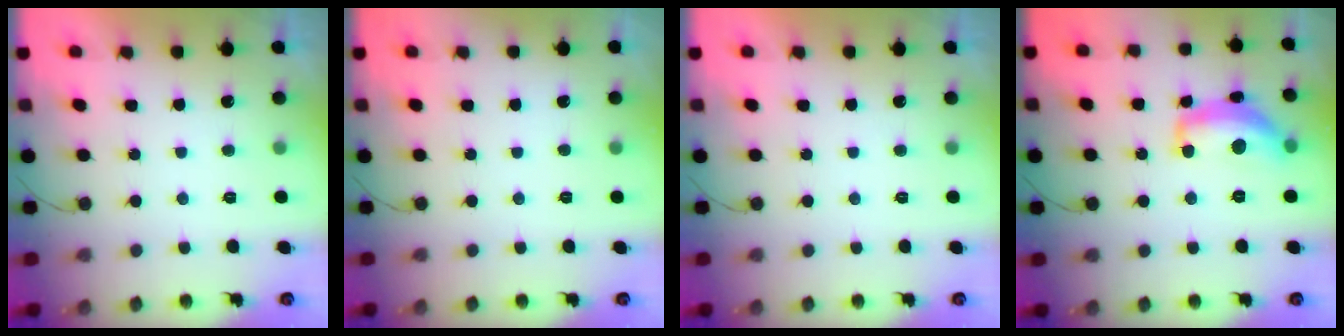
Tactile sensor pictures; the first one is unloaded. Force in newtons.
{"total": 0.0}
{"total": 0.0}
{"total": 14.5, "press": 14.4, "slide": 1.1}